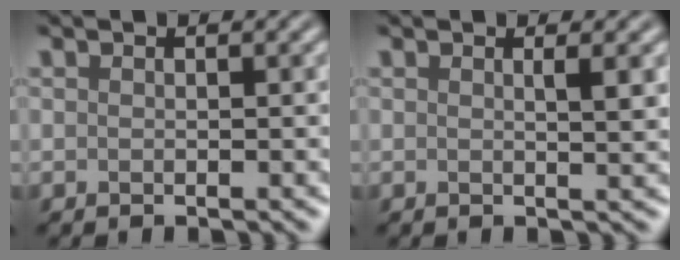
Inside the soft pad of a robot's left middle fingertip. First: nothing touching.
{"total": 1.7, "force": [0.5, 0.4, 1.6], "torque": [-0.018, 0.000, 0.004]}